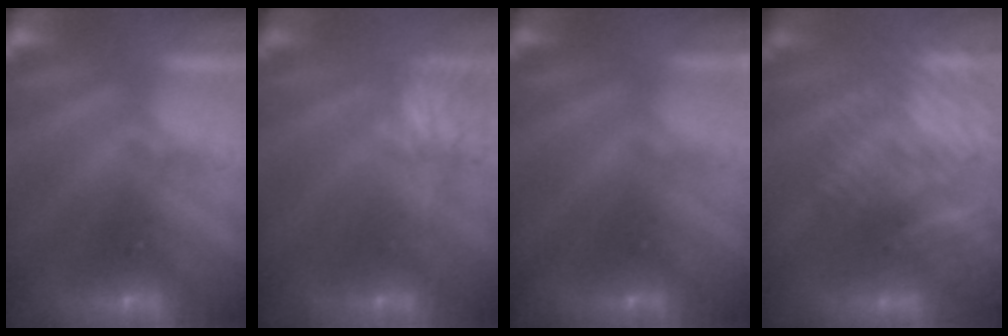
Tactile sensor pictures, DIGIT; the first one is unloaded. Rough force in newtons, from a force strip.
{"total": 4.8}
{"total": 2.4}
{"total": 6.9}